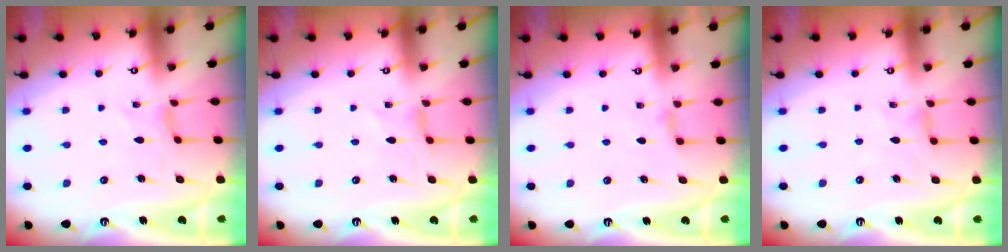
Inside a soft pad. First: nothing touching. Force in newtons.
{"total": 0.0}
{"total": 2.4, "press": 2.3, "slide": 0.4}
{"total": 0.9, "press": 0.8, "slide": 0.3}